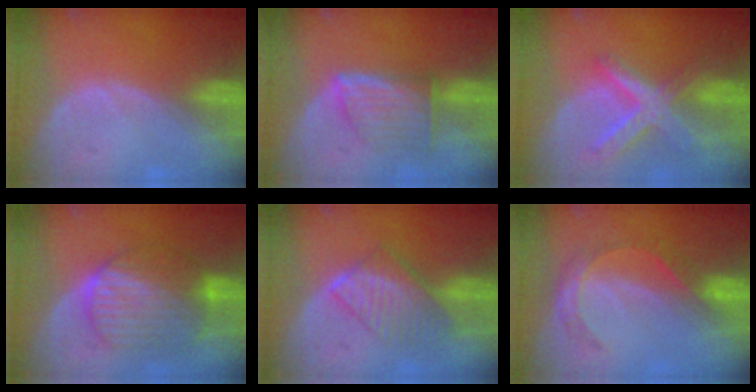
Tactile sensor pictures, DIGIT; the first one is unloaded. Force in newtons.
{"total": 7.2, "press": 6.5, "slide": 3.1}
{"total": 8.0, "press": 7.0, "slide": 4.0}
{"total": 10.2, "press": 10.2, "slide": 0.9}
{"total": 7.6, "press": 6.9, "slide": 3.2}
{"total": 5.5, "press": 4.8, "slide": 2.8}